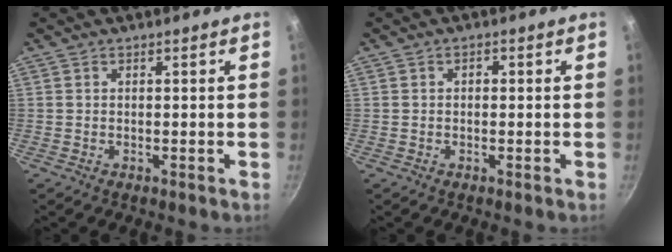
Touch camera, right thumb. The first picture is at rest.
{"total": 1.1, "force": [0.1, 0.8, 0.8], "torque": [-0.011, 0.007, 0.000]}